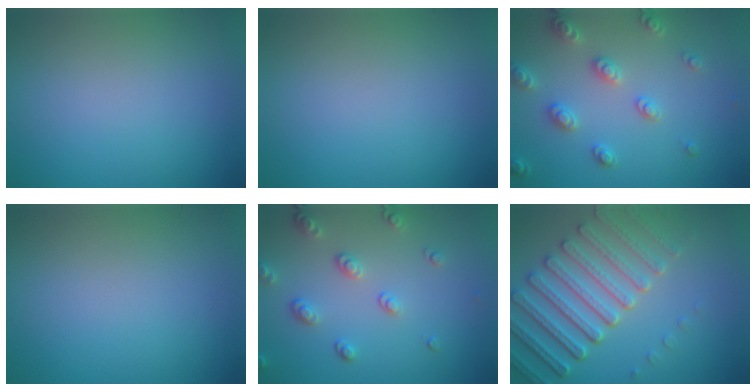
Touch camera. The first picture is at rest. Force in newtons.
{"total": 0.0}
{"total": 3.4, "press": 3.2, "slide": 1.0}
{"total": 0.0}
{"total": 2.6, "press": 2.4, "slide": 0.9}
{"total": 7.4, "press": 5.5, "slide": 4.9}